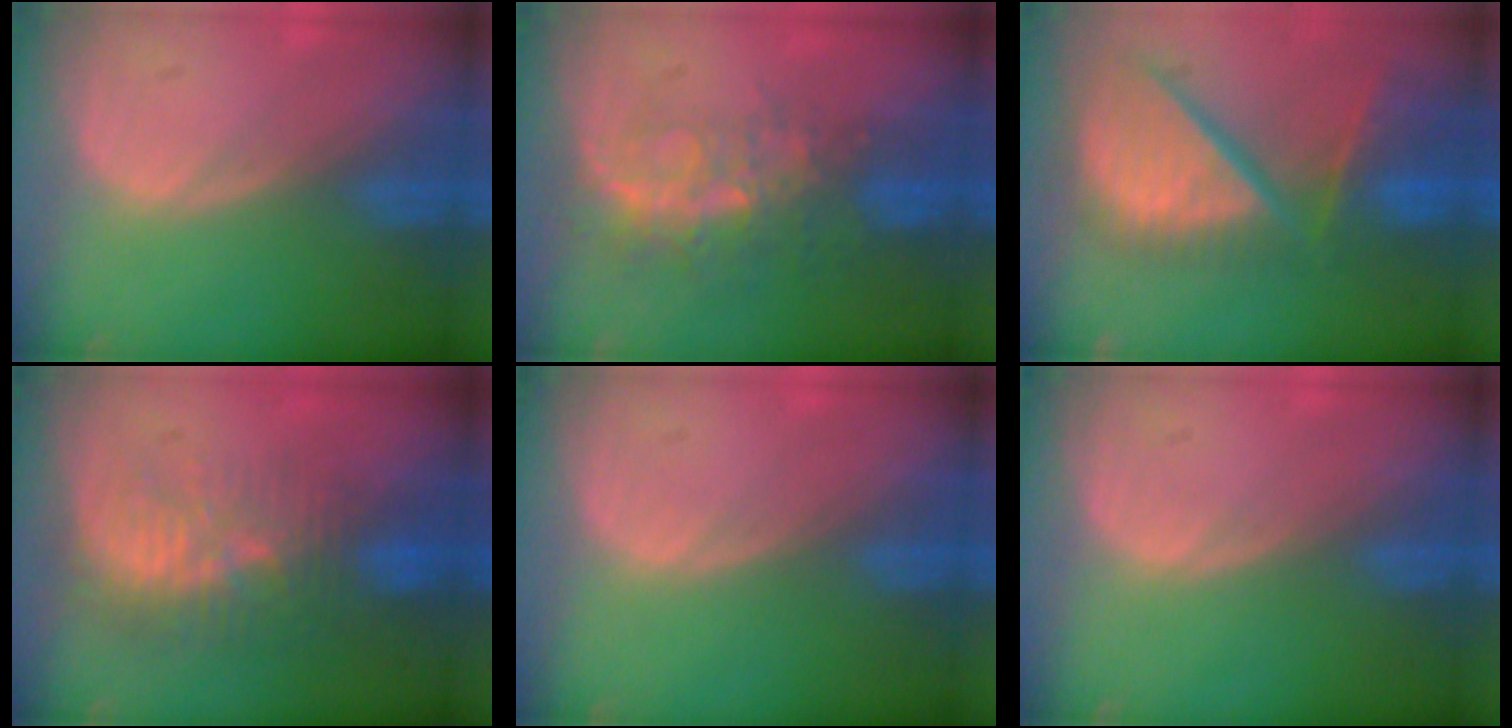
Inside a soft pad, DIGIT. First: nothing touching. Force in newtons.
{"total": 8.3, "press": 6.9, "slide": 4.7}
{"total": 13.1, "press": 10.8, "slide": 7.3}
{"total": 9.6, "press": 9.0, "slide": 3.5}
{"total": 0.0}
{"total": 0.0}